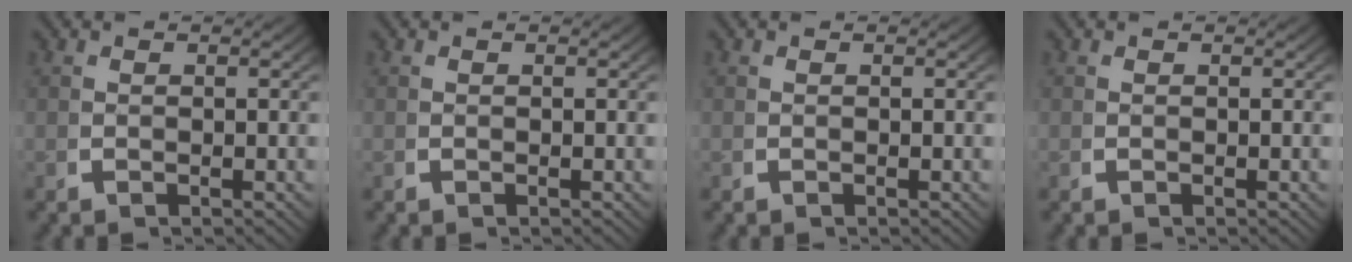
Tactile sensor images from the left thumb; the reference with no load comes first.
{"total": 0.0}
{"total": 0.0}
{"total": 0.0}